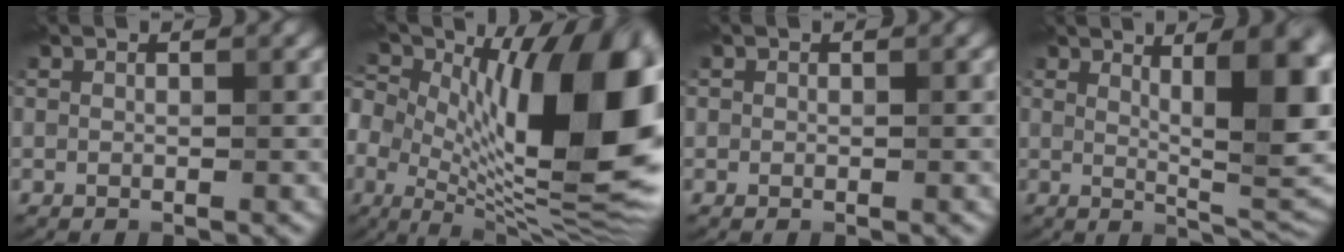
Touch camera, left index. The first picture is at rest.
{"total": 18.4, "force": [2.3, 8.6, 16.1], "torque": [-0.233, 0.014, 0.034]}
{"total": 0.5, "force": [0.2, 0.5, 0.1], "torque": [0.002, 0.004, -0.003]}
{"total": 10.4, "force": [2.8, 2.9, 9.6], "torque": [-0.111, 0.004, 0.049]}